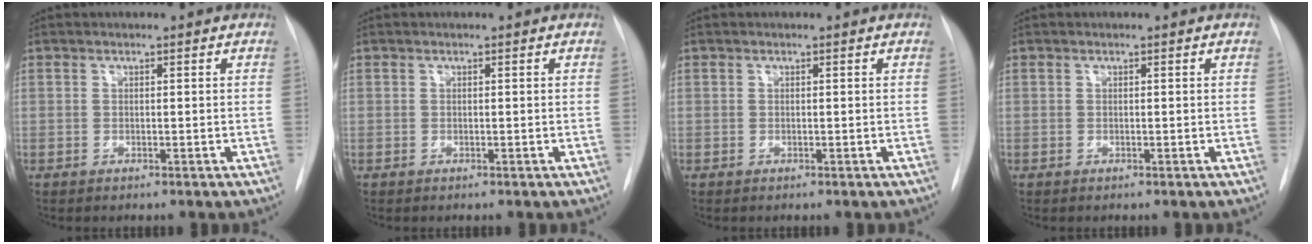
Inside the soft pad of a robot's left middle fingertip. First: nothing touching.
{"total": 0.0}
{"total": 0.0}
{"total": 0.0}